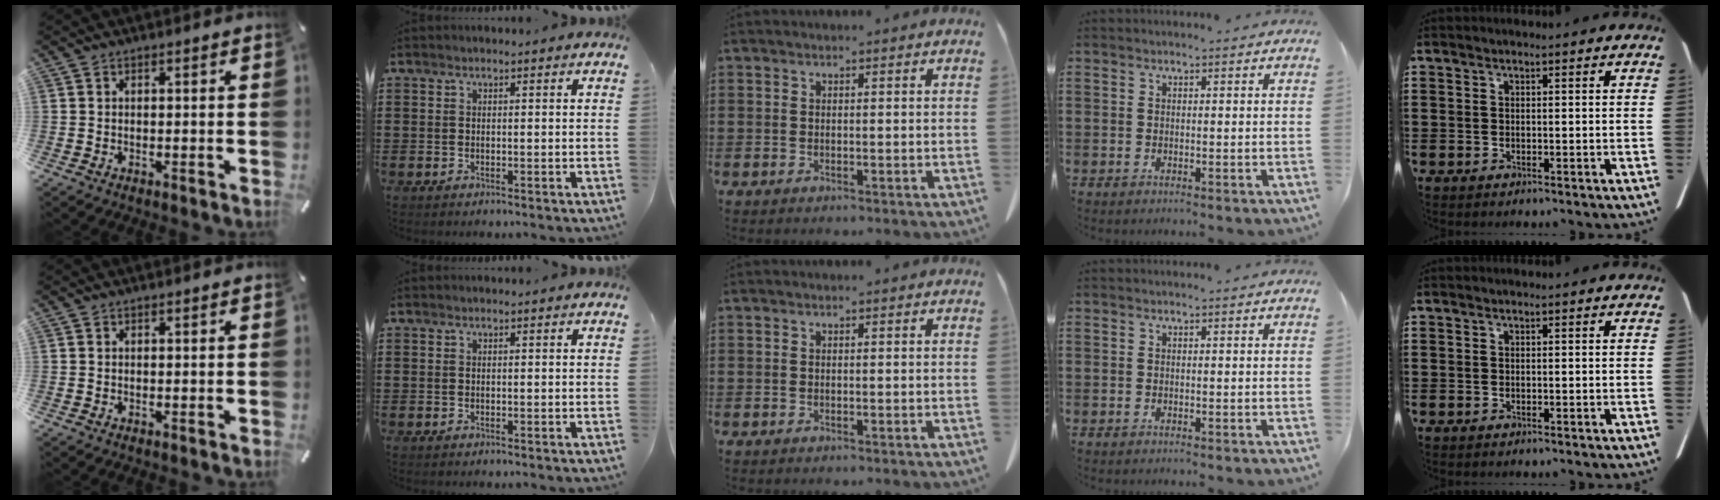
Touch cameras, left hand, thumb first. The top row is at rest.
{}